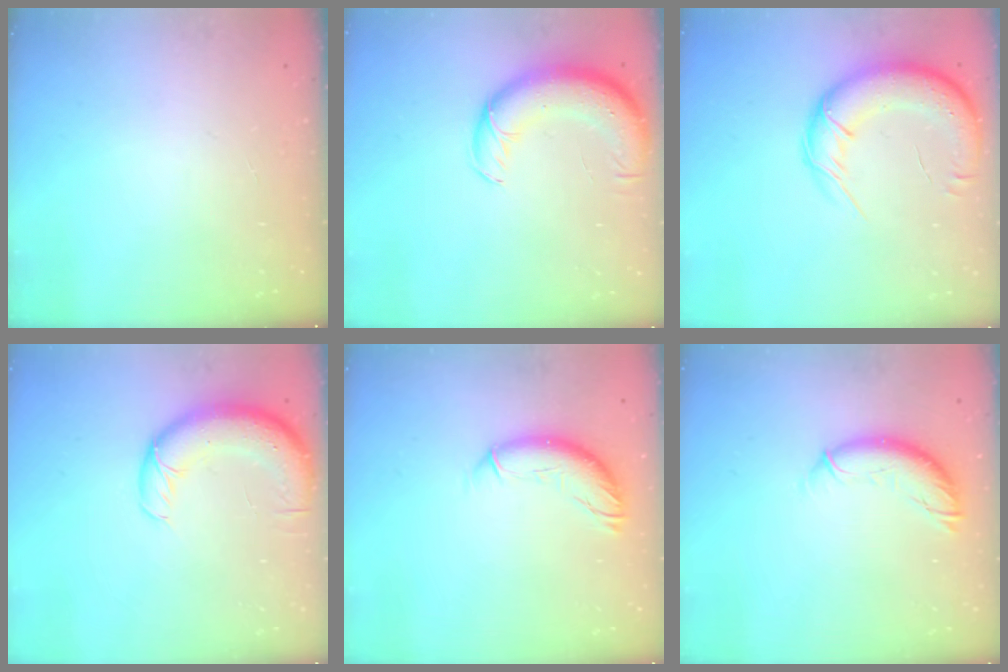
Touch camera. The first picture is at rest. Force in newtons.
{"total": 11.7, "press": 11.3, "slide": 2.9}
{"total": 17.2, "press": 16.7, "slide": 4.1}
{"total": 12.4, "press": 12.0, "slide": 3.1}
{"total": 10.9, "press": 10.6, "slide": 2.2}
{"total": 10.1, "press": 10.1, "slide": 0.6}